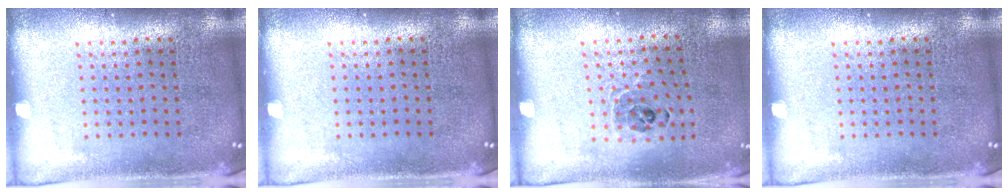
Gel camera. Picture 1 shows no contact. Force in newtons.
{"total": 0.0}
{"total": 0.8, "press": 0.8, "slide": 0.2}
{"total": 0.0}